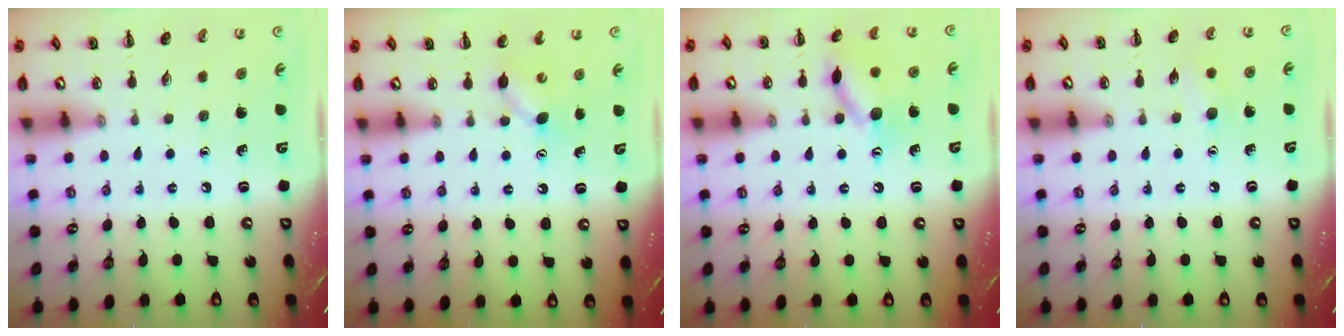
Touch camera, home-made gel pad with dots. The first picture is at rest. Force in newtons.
{"total": 4.1, "press": 3.9, "slide": 1.2}
{"total": 12.4, "press": 12.3, "slide": 0.9}
{"total": 6.4, "press": 6.2, "slide": 1.6}